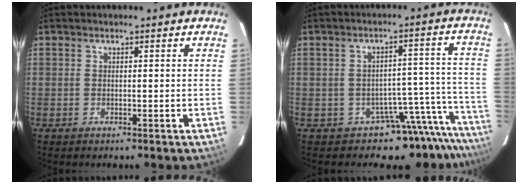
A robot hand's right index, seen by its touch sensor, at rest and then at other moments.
{"total": 12.4, "force": [-12.0, 3.3, -0.3], "torque": [0.047, 0.069, -0.163]}